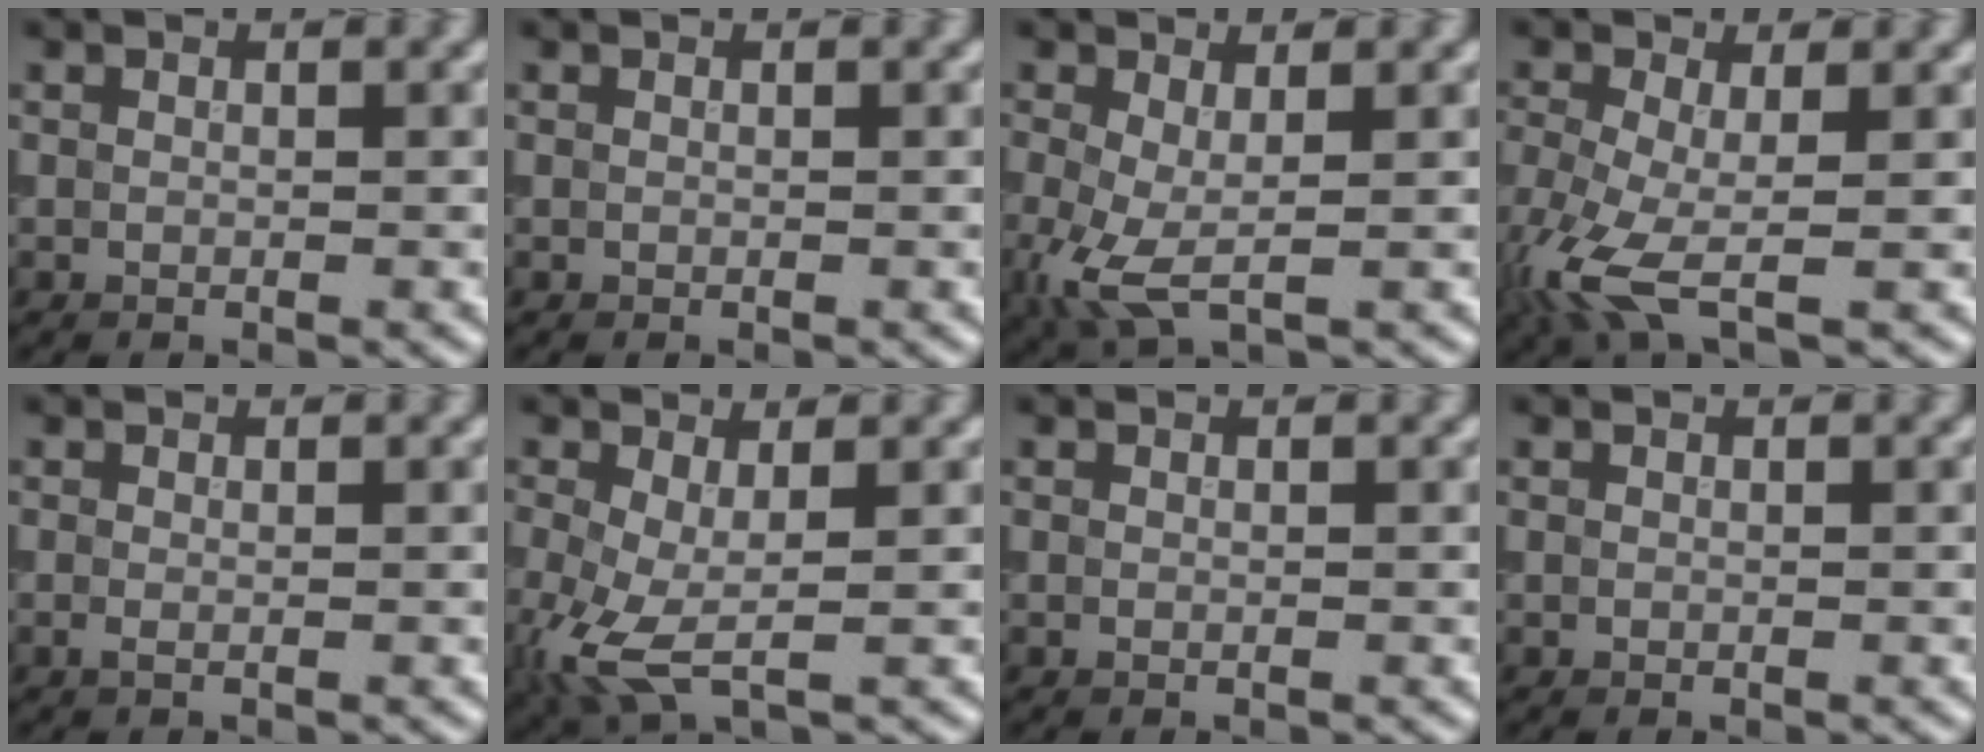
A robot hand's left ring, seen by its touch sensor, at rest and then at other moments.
{"total": 0.0}
{"total": 3.9, "force": [-0.7, 1.5, 3.6], "torque": [-0.096, -0.012, -0.016]}
{"total": 6.2, "force": [-2.5, 2.4, 5.1], "torque": [-0.144, -0.017, -0.056]}
{"total": 0.6, "force": [-0.1, 0.1, 0.6], "torque": [-0.013, -0.005, -0.002]}
{"total": 4.8, "force": [-1.0, 1.8, 4.3], "torque": [-0.119, -0.010, -0.023]}
{"total": 0.0}
{"total": 0.0}